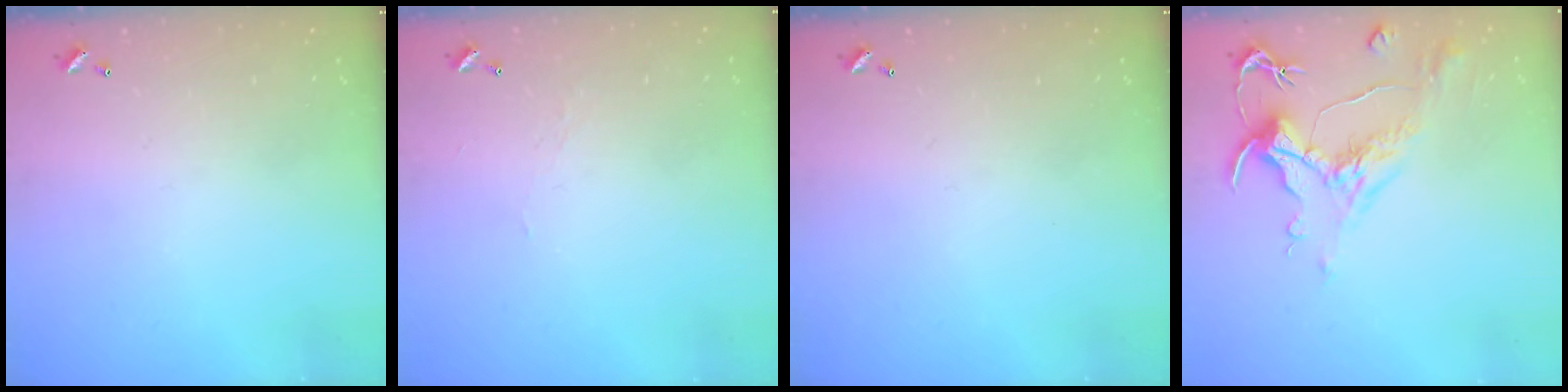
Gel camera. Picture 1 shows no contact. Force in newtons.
{"total": 1.7, "press": 1.7, "slide": 0.4}
{"total": 0.0}
{"total": 1.6, "press": 0.6, "slide": 1.4}